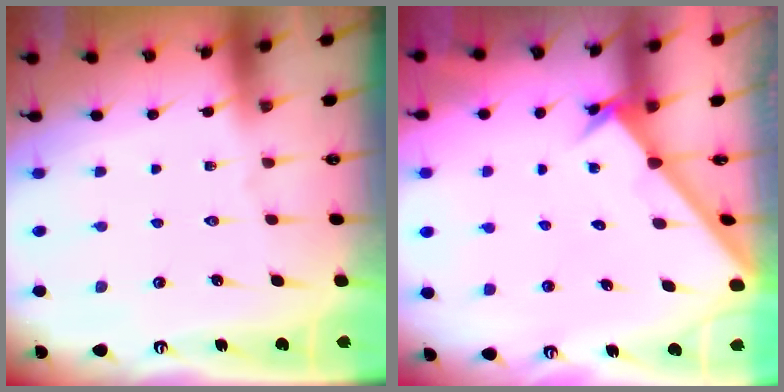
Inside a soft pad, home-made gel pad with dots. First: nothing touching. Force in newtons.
{"total": 2.2, "press": 2.2, "slide": 0.2}